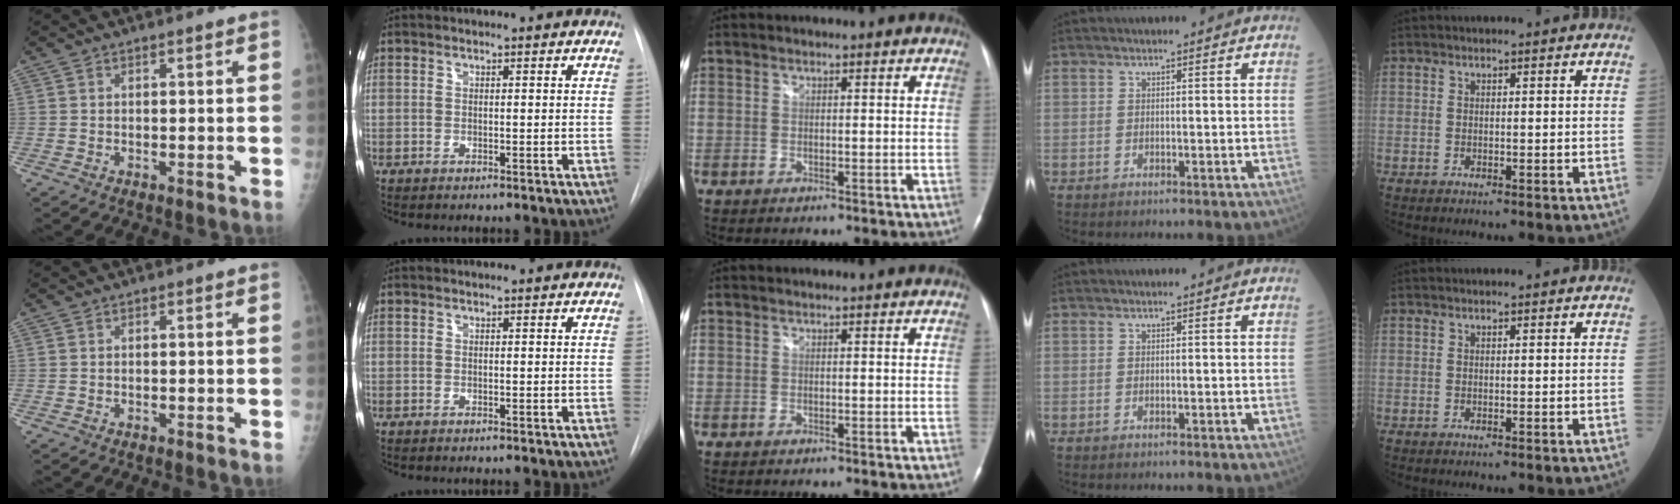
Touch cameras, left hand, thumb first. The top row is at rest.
{}